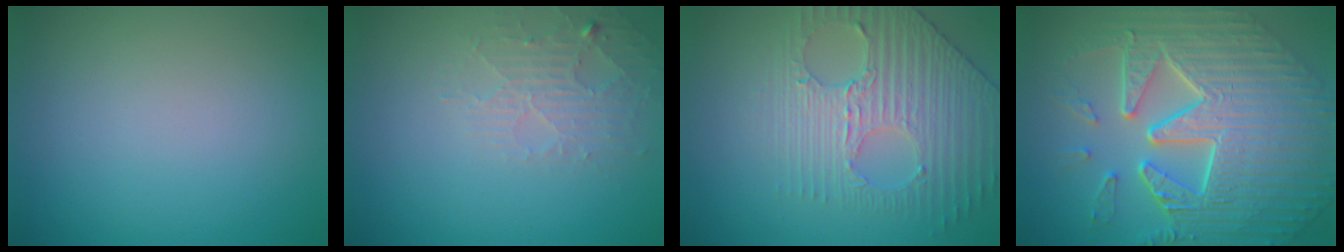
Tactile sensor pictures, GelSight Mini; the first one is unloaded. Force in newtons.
{"total": 2.6, "press": 2.6, "slide": 0.4}
{"total": 4.2, "press": 4.2, "slide": 0.3}
{"total": 11.1, "press": 7.5, "slide": 8.1}